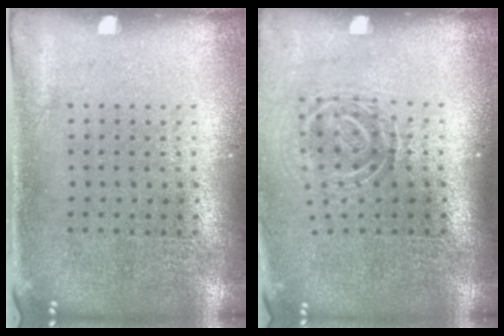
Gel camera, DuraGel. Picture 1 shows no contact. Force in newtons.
{"total": 1.8, "press": 1.2, "slide": 1.4}